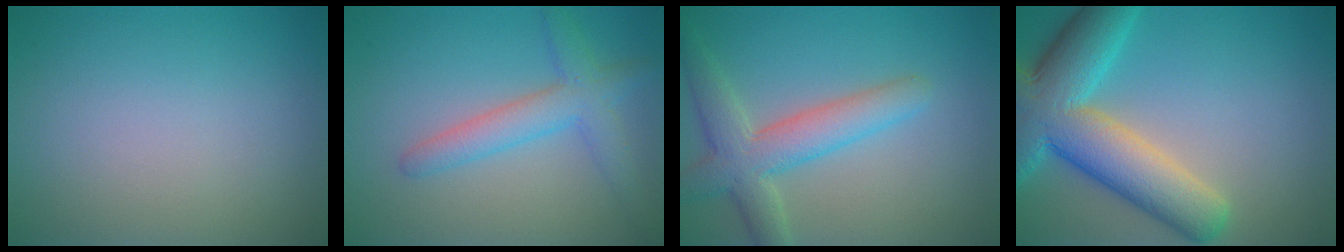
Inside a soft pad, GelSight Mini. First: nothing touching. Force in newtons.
{"total": 3.9, "press": 3.8, "slide": 0.1}
{"total": 5.1, "press": 5.1, "slide": 0.5}
{"total": 10.4, "press": 10.4, "slide": 0.7}